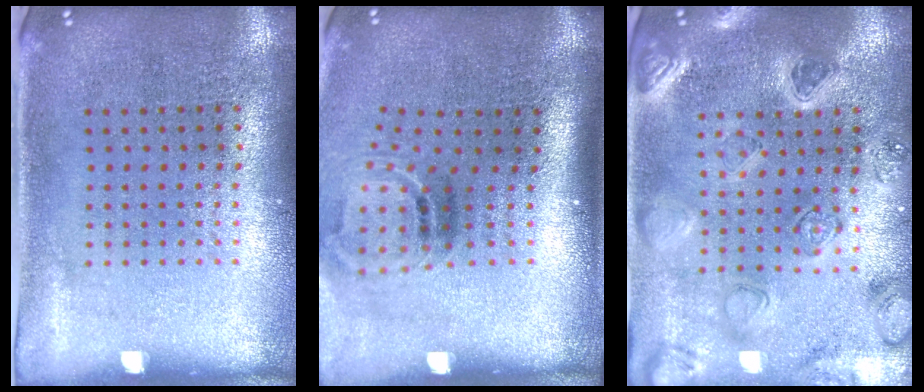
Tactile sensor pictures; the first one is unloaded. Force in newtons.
{"total": 1.9, "press": 1.2, "slide": 1.5}
{"total": 2.2, "press": 2.2, "slide": 0.5}